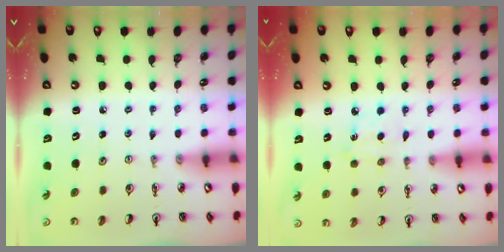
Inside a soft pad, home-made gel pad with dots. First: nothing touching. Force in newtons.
{"total": 5.6, "press": 5.5, "slide": 0.6}